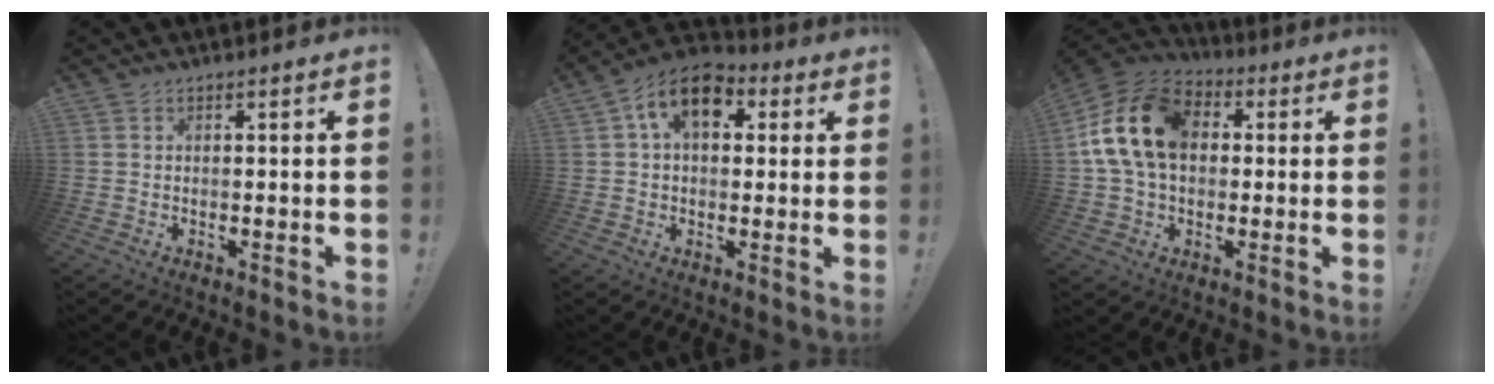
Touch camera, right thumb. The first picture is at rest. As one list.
[{"total": 11.7, "force": [4.1, 7.5, 8.0], "torque": [-0.129, 0.001, 0.077]}, {"total": 17.9, "force": [3.4, 12.4, 12.4], "torque": [-0.224, 0.011, 0.065]}]